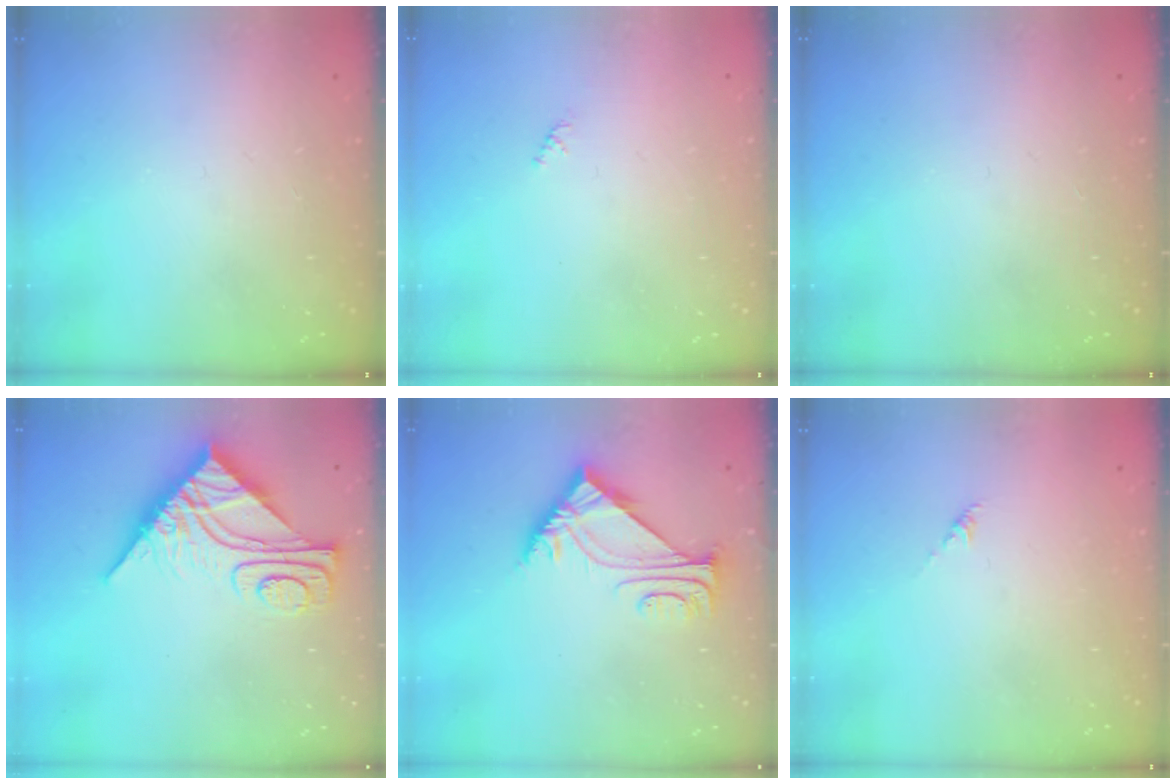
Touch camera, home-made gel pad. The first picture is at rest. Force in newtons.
{"total": 0.8, "press": 0.7, "slide": 0.4}
{"total": 0.0}
{"total": 13.7, "press": 13.7, "slide": 1.2}
{"total": 6.3, "press": 6.3, "slide": 0.3}
{"total": 0.0}